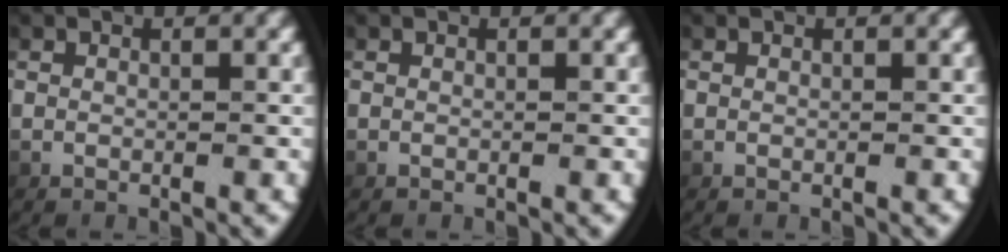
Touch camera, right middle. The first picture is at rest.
{"total": 0.0}
{"total": 0.0}